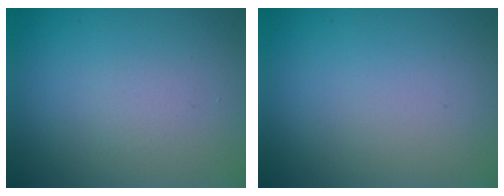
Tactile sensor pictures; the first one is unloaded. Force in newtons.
{"total": 0.0}